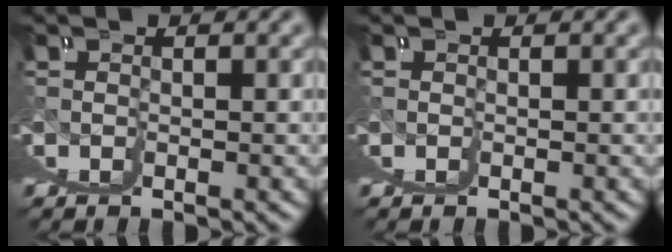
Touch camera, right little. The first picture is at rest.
{"total": 0.0}